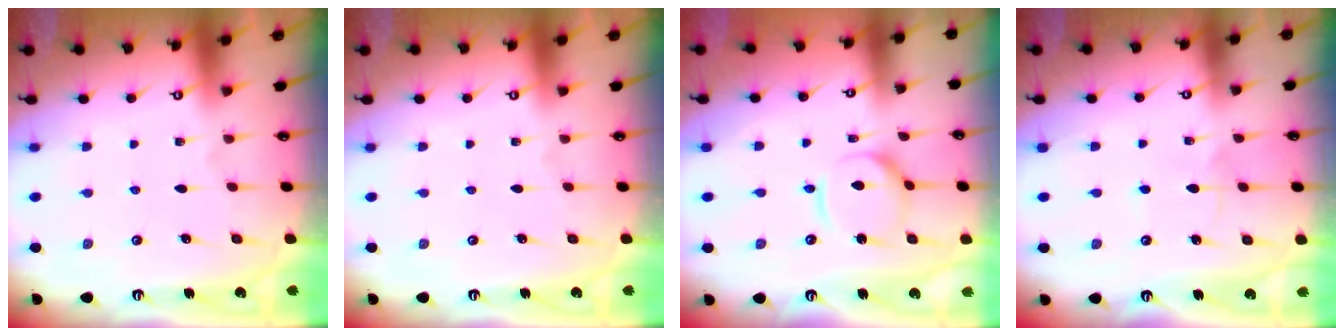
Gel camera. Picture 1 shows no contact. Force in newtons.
{"total": 0.0}
{"total": 8.4, "press": 8.4, "slide": 0.9}
{"total": 4.4, "press": 4.4, "slide": 0.1}